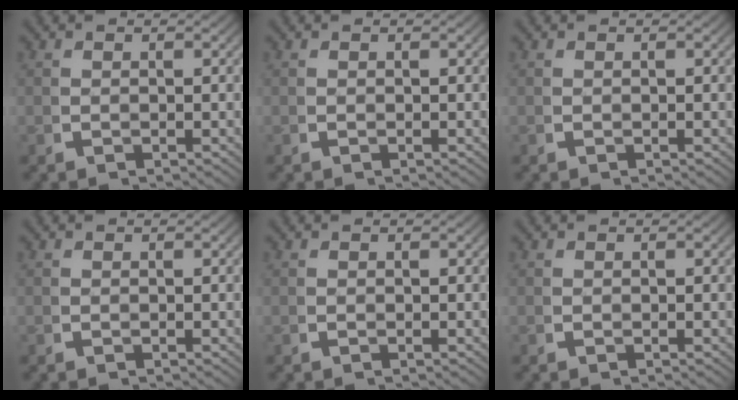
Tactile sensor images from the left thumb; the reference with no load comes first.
{"total": 0.0}
{"total": 0.0}
{"total": 0.0}
{"total": 0.0}
{"total": 0.0}